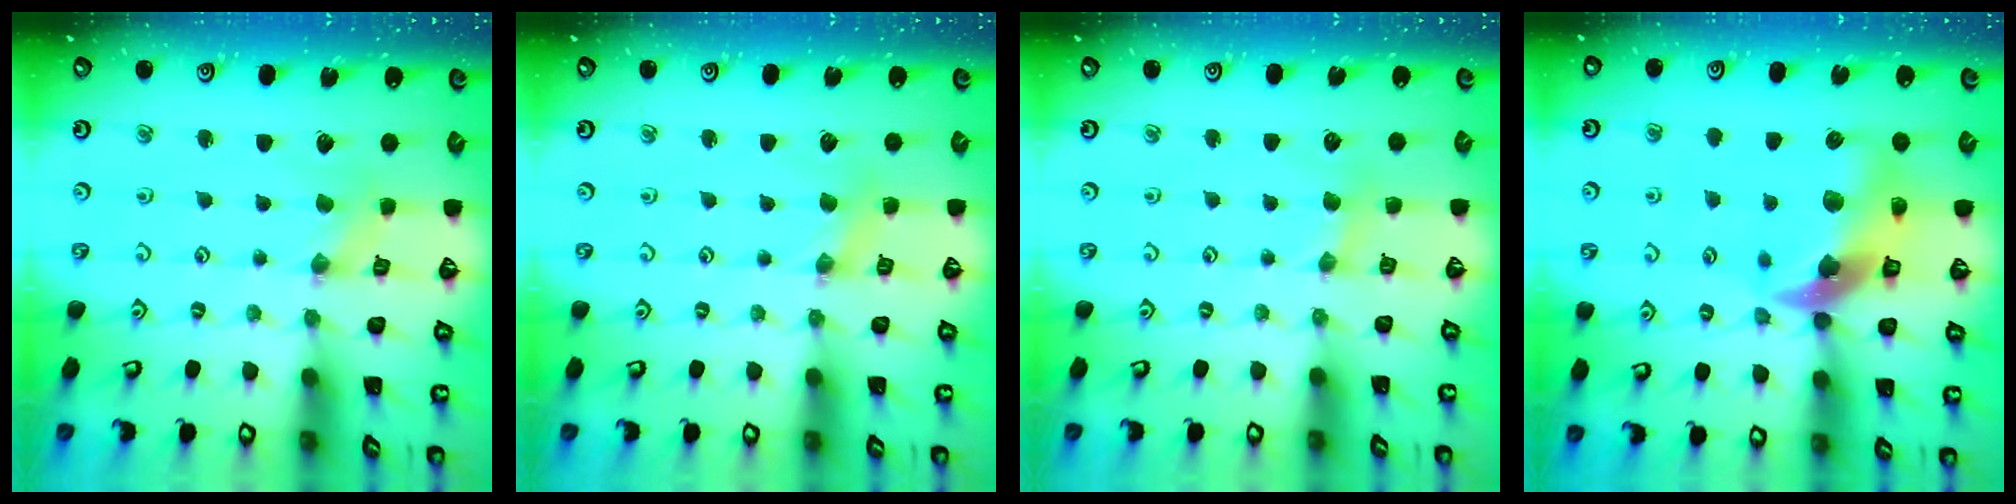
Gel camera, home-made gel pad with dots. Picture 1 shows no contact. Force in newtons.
{"total": 1.9, "press": 1.8, "slide": 0.3}
{"total": 2.7, "press": 2.7, "slide": 0.4}
{"total": 14.9, "press": 14.7, "slide": 2.2}